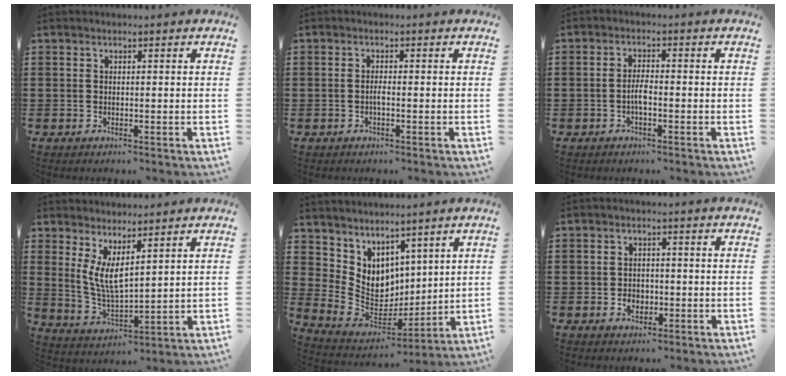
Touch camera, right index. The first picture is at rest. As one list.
[{"total": 1.2, "force": [-0.4, 0.1, 1.1], "torque": [-0.023, -0.001, -0.008]}, {"total": 2.6, "force": [-0.9, 0.7, 2.4], "torque": [-0.051, 0.001, -0.019]}, {"total": 5.6, "force": [2.5, 2.0, 4.6], "torque": [-0.104, -0.009, 0.045]}, {"total": 6.4, "force": [3.2, 5.5, 0.8], "torque": [-0.062, -0.038, 0.066]}, {"total": 2.6, "force": [-0.8, 2.0, 1.4], "torque": [-0.031, 0.003, -0.019]}]